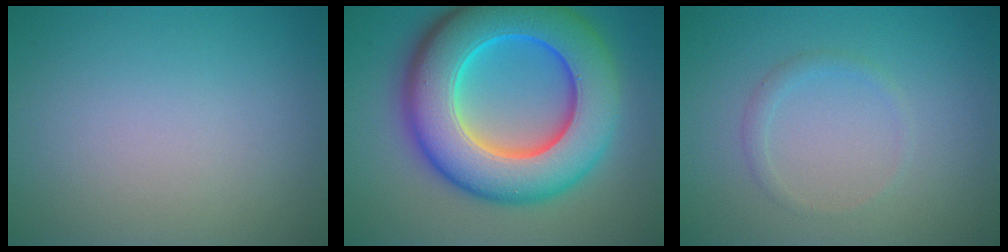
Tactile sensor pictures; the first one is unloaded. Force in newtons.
{"total": 13.6, "press": 13.6, "slide": 0.0}
{"total": 1.1, "press": 1.1, "slide": 0.1}